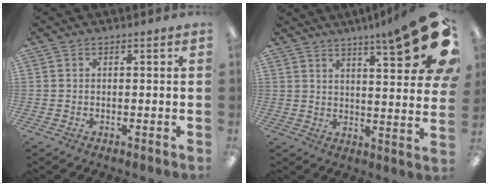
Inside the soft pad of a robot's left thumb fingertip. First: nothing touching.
{"total": 18.3, "force": [10.2, 3.3, 14.8], "torque": [-0.202, -0.071, 0.154]}